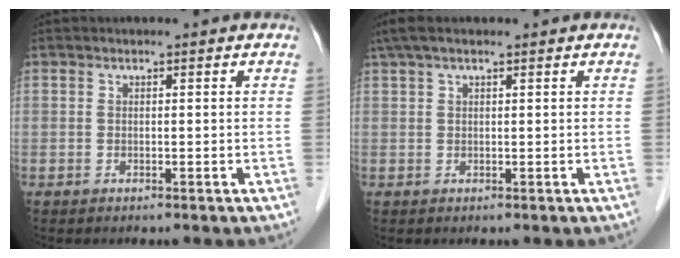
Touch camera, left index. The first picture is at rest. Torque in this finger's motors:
{"motor_torque": [-0.09, -0.60, -0.05, -0.01]}